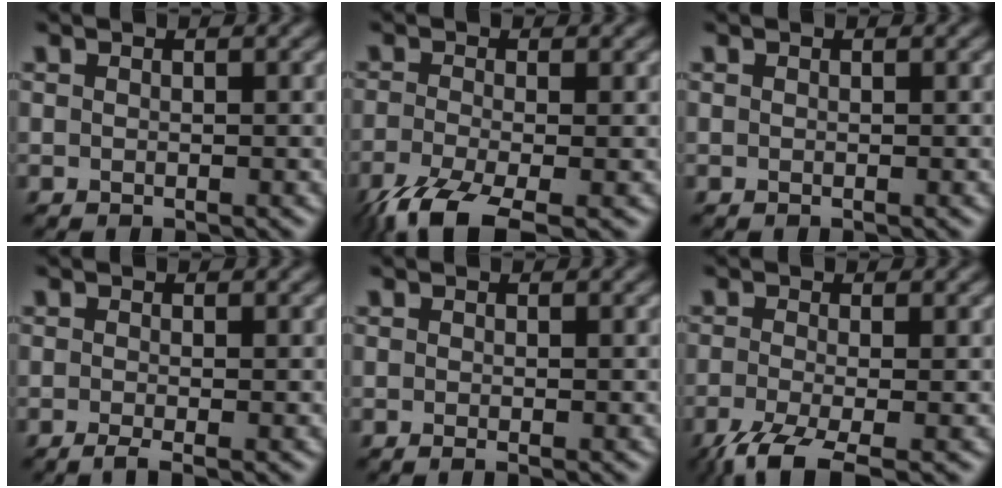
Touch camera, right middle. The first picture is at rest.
{"total": 6.7, "force": [-4.2, 2.0, 4.8], "torque": [-0.103, -0.021, -0.087]}
{"total": 0.0}
{"total": 1.6, "force": [-0.8, 0.3, 1.3], "torque": [-0.022, -0.007, -0.019]}
{"total": 0.7, "force": [-0.3, 0.1, 0.7], "torque": [-0.011, -0.008, -0.004]}
{"total": 5.3, "force": [-3.2, 1.4, 4.0], "torque": [-0.077, -0.014, -0.068]}